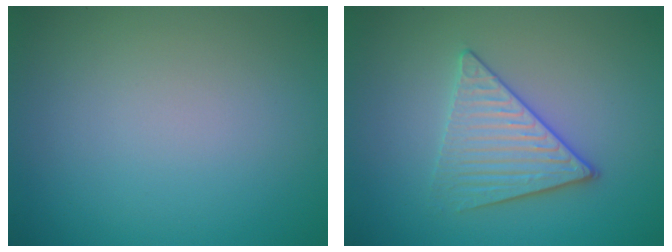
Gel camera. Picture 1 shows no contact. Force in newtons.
{"total": 3.6, "press": 3.4, "slide": 1.3}